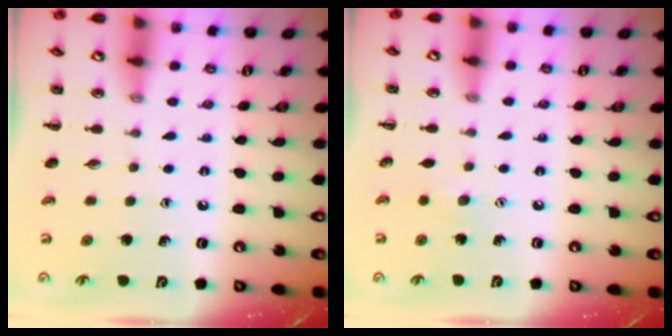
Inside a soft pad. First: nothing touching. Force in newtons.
{"total": 3.5, "press": 3.4, "slide": 0.9}